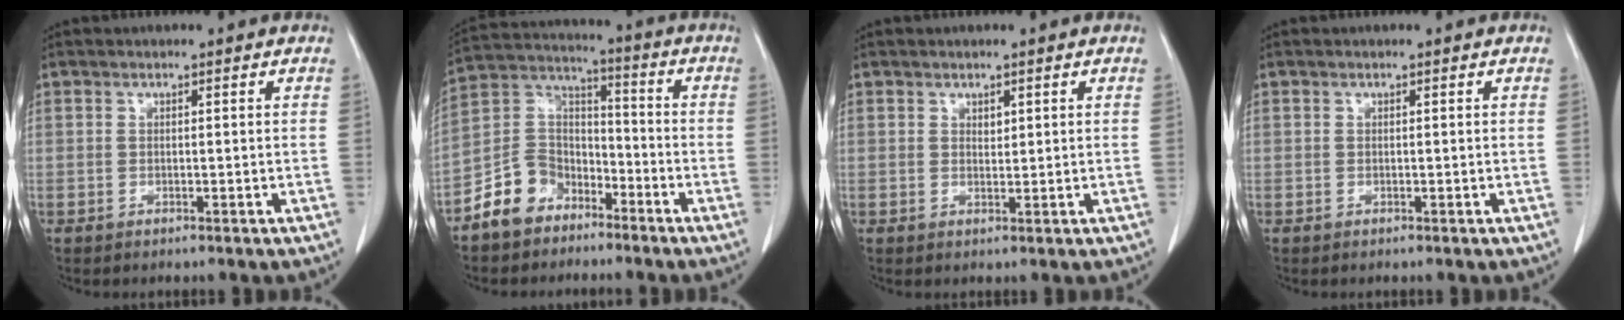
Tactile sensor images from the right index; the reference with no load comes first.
{"total": 9.6, "force": [-6.2, 6.8, 2.6], "torque": [-0.061, 0.036, -0.118]}
{"total": 0.9, "force": [0.6, 0.5, 0.5], "torque": [-0.007, -0.004, 0.011]}
{"total": 0.0}